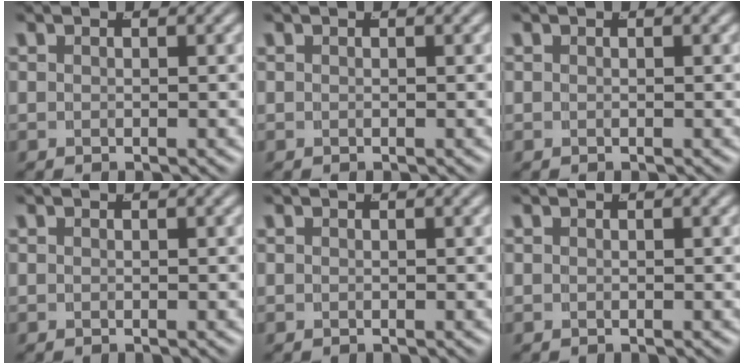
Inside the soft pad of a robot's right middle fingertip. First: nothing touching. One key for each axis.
{"total": 0.0}
{"total": 0.0}
{"total": 0.0}
{"total": 0.0}
{"total": 0.0}